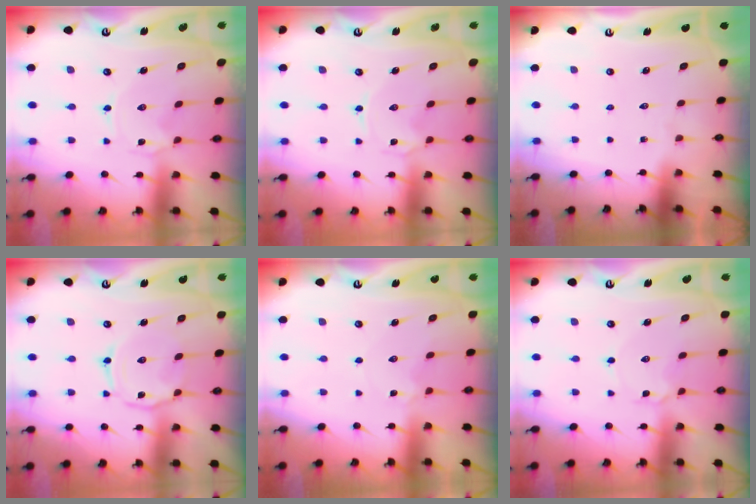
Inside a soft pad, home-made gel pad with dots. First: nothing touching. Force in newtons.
{"total": 0.0}
{"total": 0.0}
{"total": 4.0, "press": 4.0, "slide": 0.5}
{"total": 1.5, "press": 1.5, "slide": 0.3}
{"total": 2.8, "press": 2.8, "slide": 0.3}